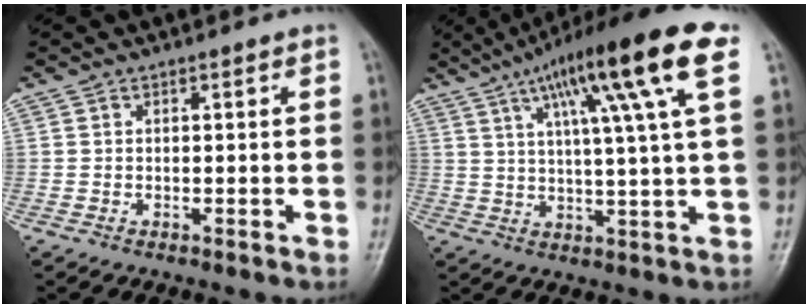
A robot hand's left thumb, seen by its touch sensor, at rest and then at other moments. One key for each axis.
{"total": 17.5, "fx": 7.8, "fy": 1.7, "fz": 15.6, "tx": -0.244, "ty": -0.001, "tz": 0.116}